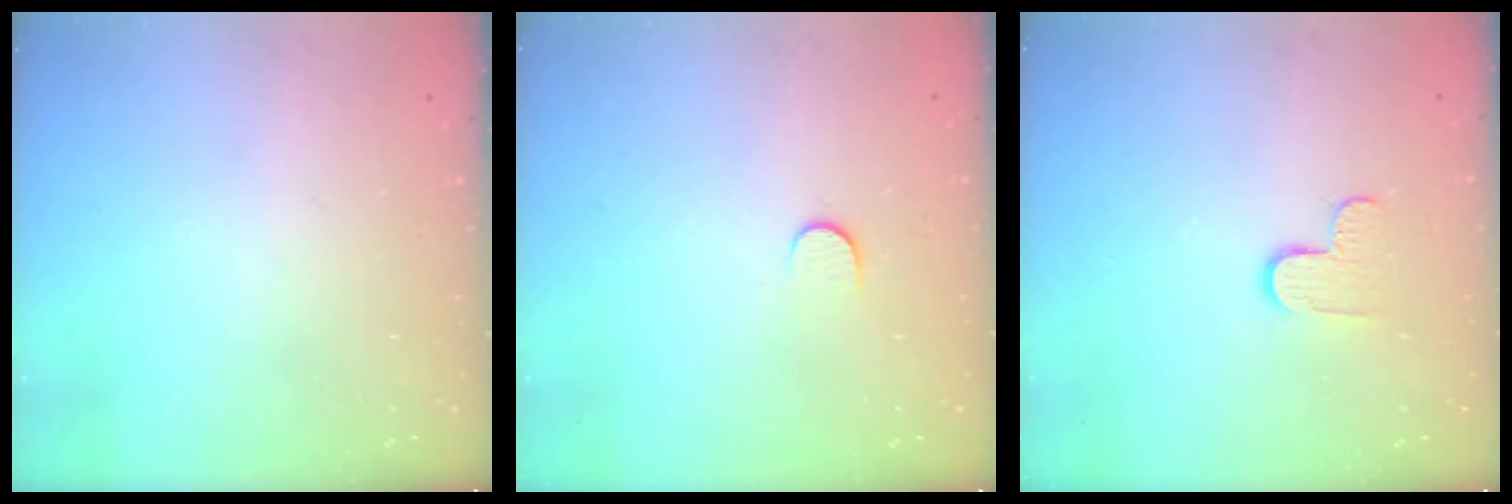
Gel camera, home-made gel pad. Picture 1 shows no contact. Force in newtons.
{"total": 4.9, "press": 4.8, "slide": 0.6}
{"total": 5.0, "press": 5.0, "slide": 0.5}